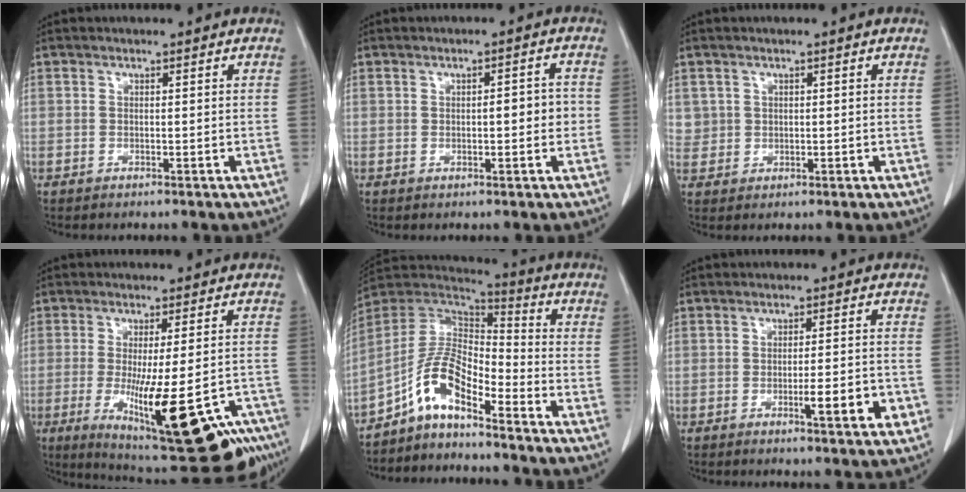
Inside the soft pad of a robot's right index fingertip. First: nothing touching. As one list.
[{"total": 3.5, "force": [-0.1, 1.1, 3.3], "torque": [-0.048, 0.006, 0.000]}, {"total": 2.4, "force": [0.8, 2.3, 0.2], "torque": [0.008, 0.001, 0.015]}, {"total": 22.3, "force": [-11.3, 5.2, 18.5], "torque": [-0.211, -0.025, -0.150]}, {"total": 9.4, "force": [-6.0, 3.3, 6.4], "torque": [-0.137, 0.026, -0.120]}, {"total": 6.2, "force": [-2.1, 0.7, 5.8], "torque": [-0.082, -0.005, -0.026]}]